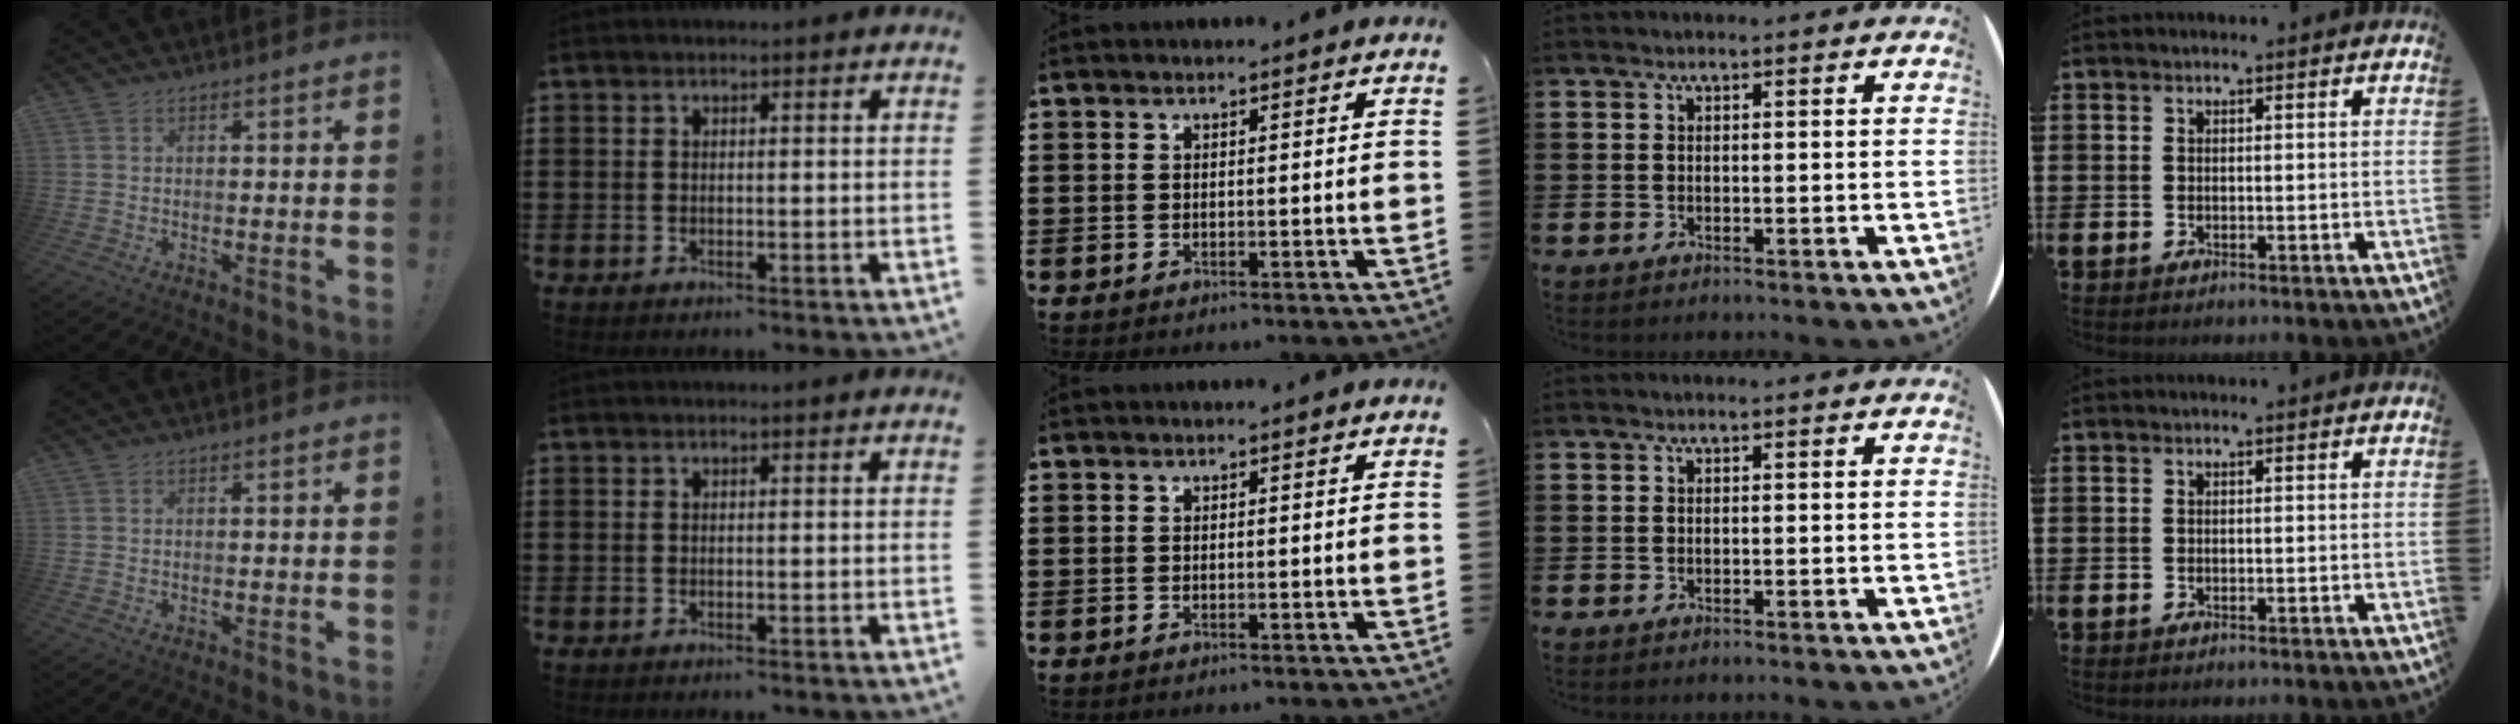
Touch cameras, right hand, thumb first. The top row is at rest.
{}